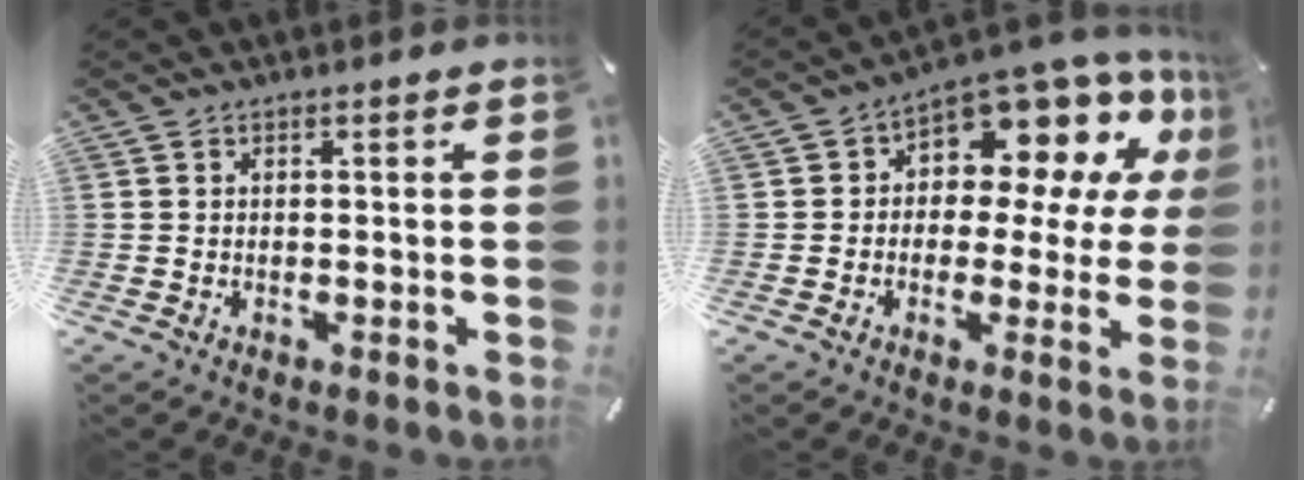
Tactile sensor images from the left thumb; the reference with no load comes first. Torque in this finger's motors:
{"motor_torque": [2.11, 2.89, 0.67, 0.20, 0.11]}